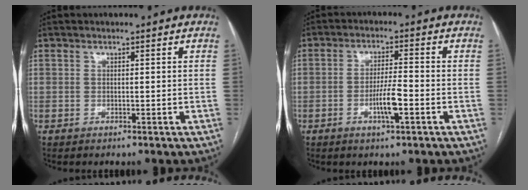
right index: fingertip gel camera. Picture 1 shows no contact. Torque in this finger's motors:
{"motor_torque": [1.26, 0.36, 0.61, 0.15]}